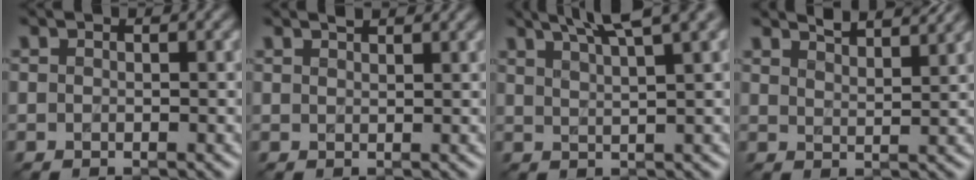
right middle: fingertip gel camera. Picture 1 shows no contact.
{"total": 1.3, "force": [1.1, 0.2, 0.5], "torque": [-0.004, 0.000, 0.013]}
{"total": 6.9, "force": [4.8, 1.4, 4.7], "torque": [-0.052, 0.028, 0.052]}
{"total": 4.0, "force": [3.4, 1.0, 1.8], "torque": [-0.006, 0.010, 0.030]}